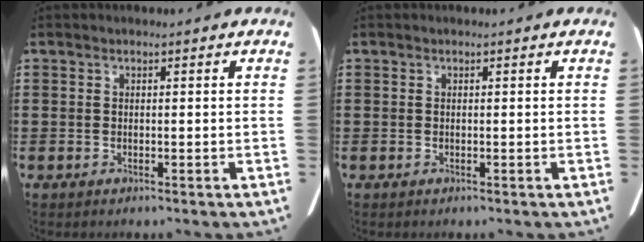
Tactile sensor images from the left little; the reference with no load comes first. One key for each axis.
{"total": 0.0}